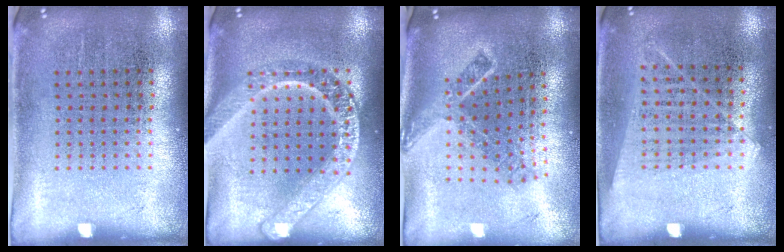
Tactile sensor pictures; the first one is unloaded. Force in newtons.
{"total": 2.6, "press": 2.6, "slide": 0.3}
{"total": 2.0, "press": 1.4, "slide": 1.4}
{"total": 1.1, "press": 1.0, "slide": 0.6}